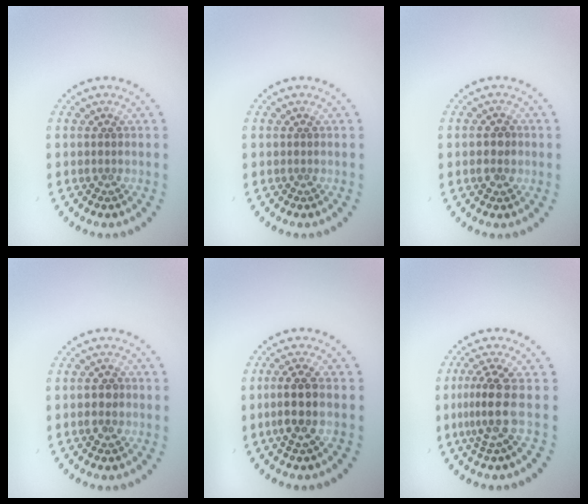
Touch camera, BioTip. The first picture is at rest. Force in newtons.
{"total": 0.0}
{"total": 1.8, "press": 1.8, "slide": 0.1}
{"total": 1.8, "press": 1.8, "slide": 0.1}
{"total": 2.8, "press": 2.5, "slide": 1.3}
{"total": 3.2, "press": 2.3, "slide": 2.1}